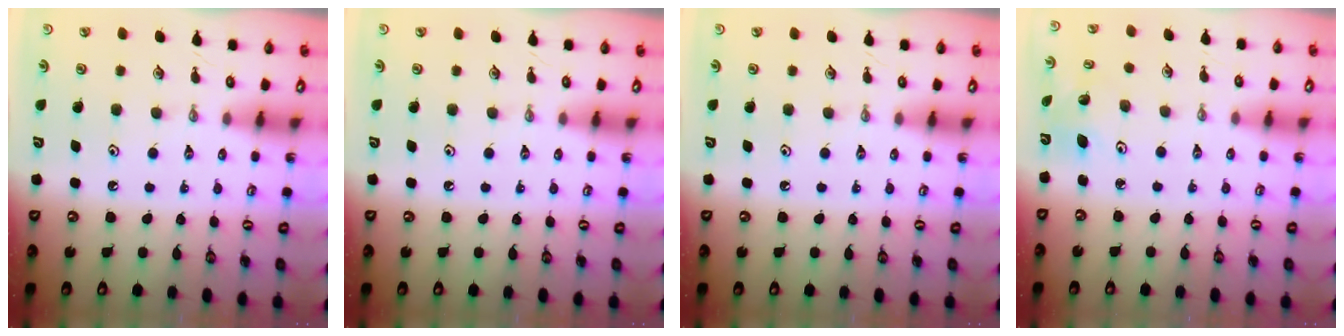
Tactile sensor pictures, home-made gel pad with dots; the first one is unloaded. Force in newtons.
{"total": 0.0}
{"total": 0.0}
{"total": 3.8, "press": 3.5, "slide": 1.5}